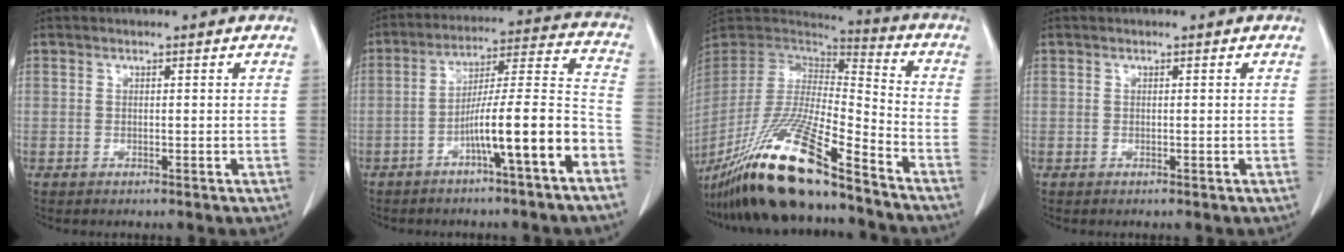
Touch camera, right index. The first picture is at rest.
{"total": 13.4, "force": [-6.3, 0.1, 11.9], "torque": [-0.185, 0.022, -0.100]}
{"total": 21.9, "force": [-16.2, 2.0, 14.6], "torque": [-0.297, -0.047, -0.302]}
{"total": 0.0}